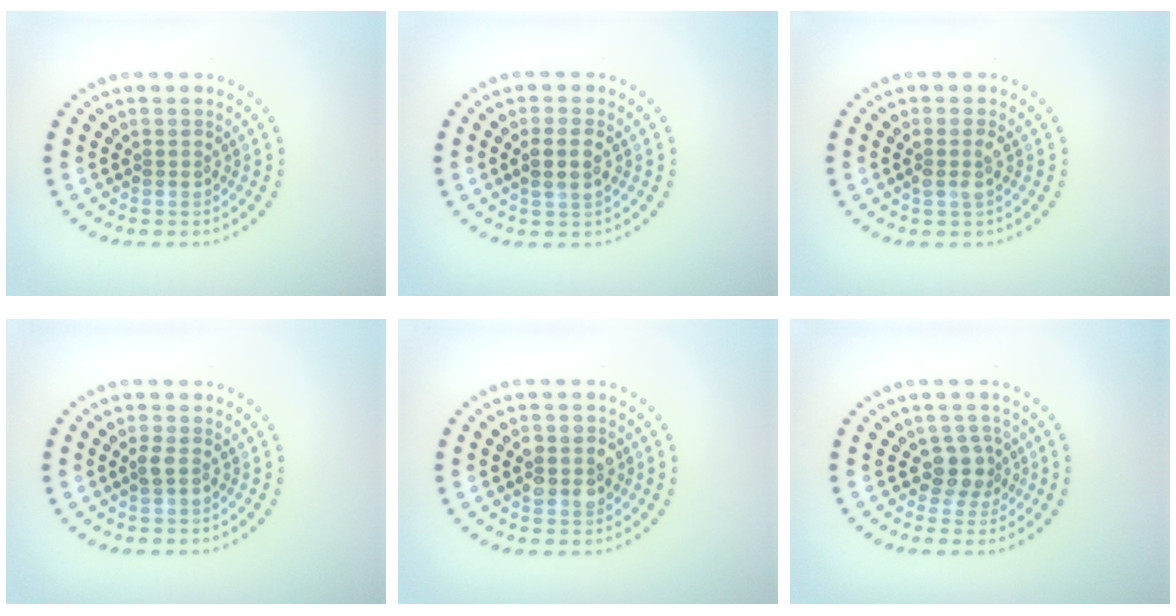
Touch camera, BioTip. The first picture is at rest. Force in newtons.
{"total": 2.5, "press": 2.3, "slide": 1.0}
{"total": 1.4, "press": 1.3, "slide": 0.6}
{"total": 0.8, "press": 0.8, "slide": 0.2}
{"total": 2.8, "press": 2.8, "slide": 0.2}
{"total": 2.2, "press": 1.8, "slide": 1.3}